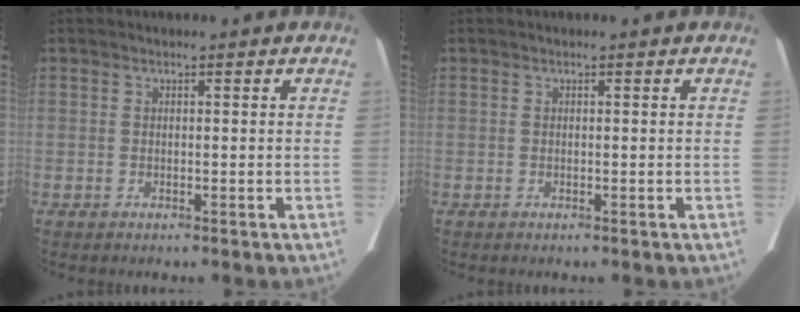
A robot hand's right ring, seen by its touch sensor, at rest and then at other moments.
{"total": 0.0}